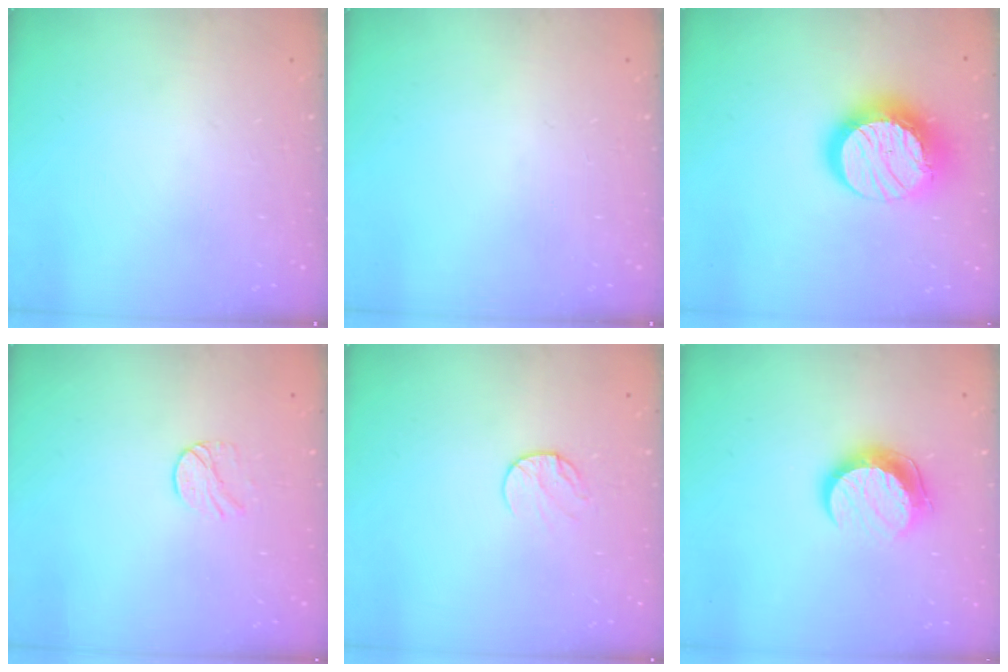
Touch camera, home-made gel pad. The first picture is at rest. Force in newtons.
{"total": 0.0}
{"total": 17.8, "press": 17.8, "slide": 1.2}
{"total": 6.6, "press": 6.6, "slide": 0.5}
{"total": 6.1, "press": 6.1, "slide": 0.8}
{"total": 10.3, "press": 10.3, "slide": 0.7}